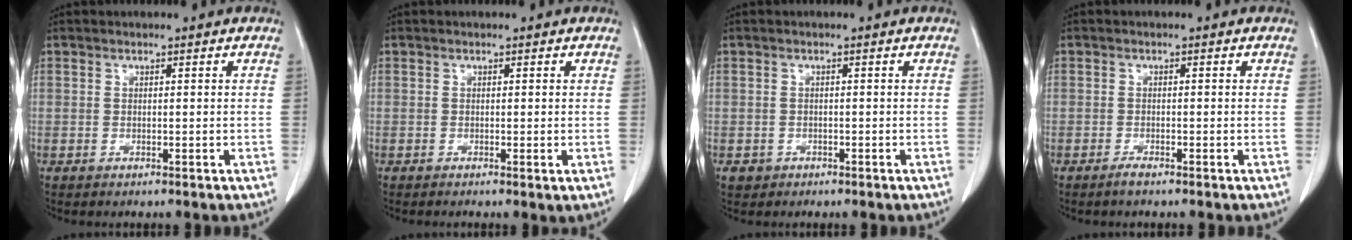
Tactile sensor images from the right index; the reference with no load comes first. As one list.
[{"total": 0.9, "force": [-0.2, 0.1, 0.9], "torque": [-0.014, -0.002, -0.003]}, {"total": 1.5, "force": [-0.7, 1.3, 0.0], "torque": [0.000, 0.005, -0.009]}, {"total": 1.2, "force": [-1.0, 0.0, 0.7], "torque": [-0.016, -0.002, -0.019]}]